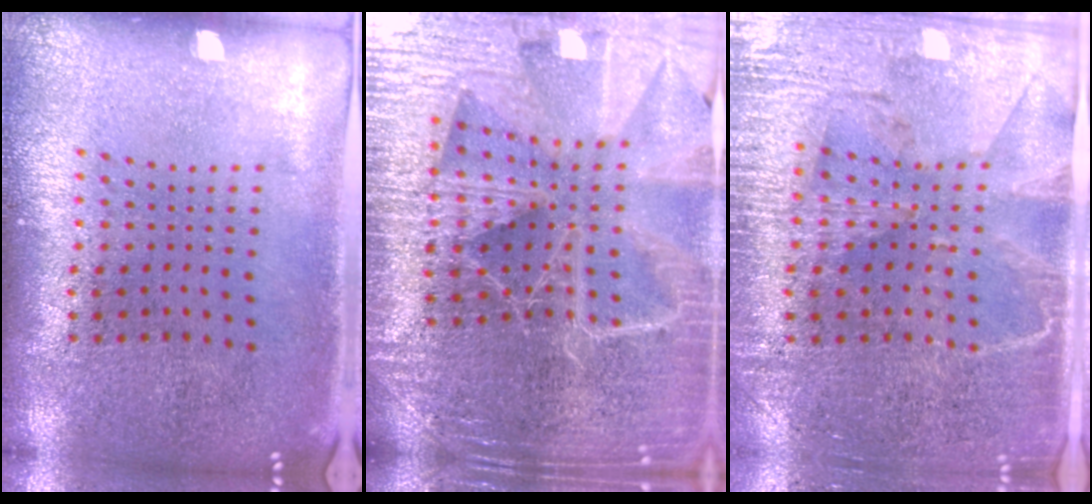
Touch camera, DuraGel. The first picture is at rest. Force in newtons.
{"total": 5.3, "press": 4.7, "slide": 2.3}
{"total": 3.4, "press": 3.0, "slide": 1.4}